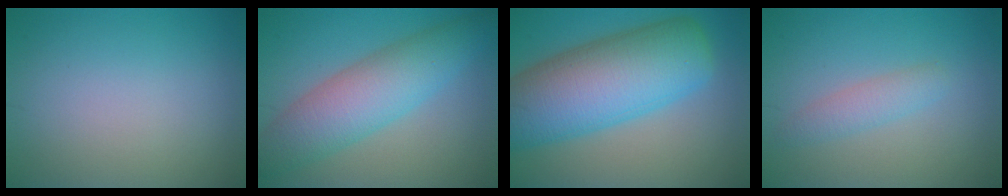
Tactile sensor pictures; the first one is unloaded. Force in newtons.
{"total": 6.9, "press": 6.9, "slide": 0.1}
{"total": 12.4, "press": 12.4, "slide": 0.3}
{"total": 1.9, "press": 1.9, "slide": 0.1}